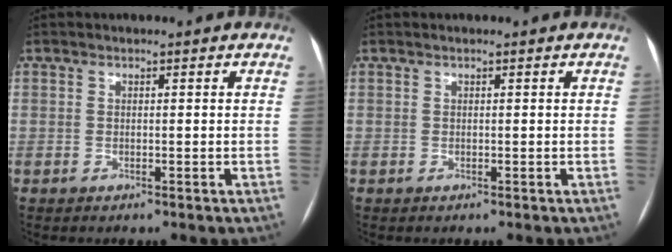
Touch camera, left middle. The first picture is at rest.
{"total": 0.0}